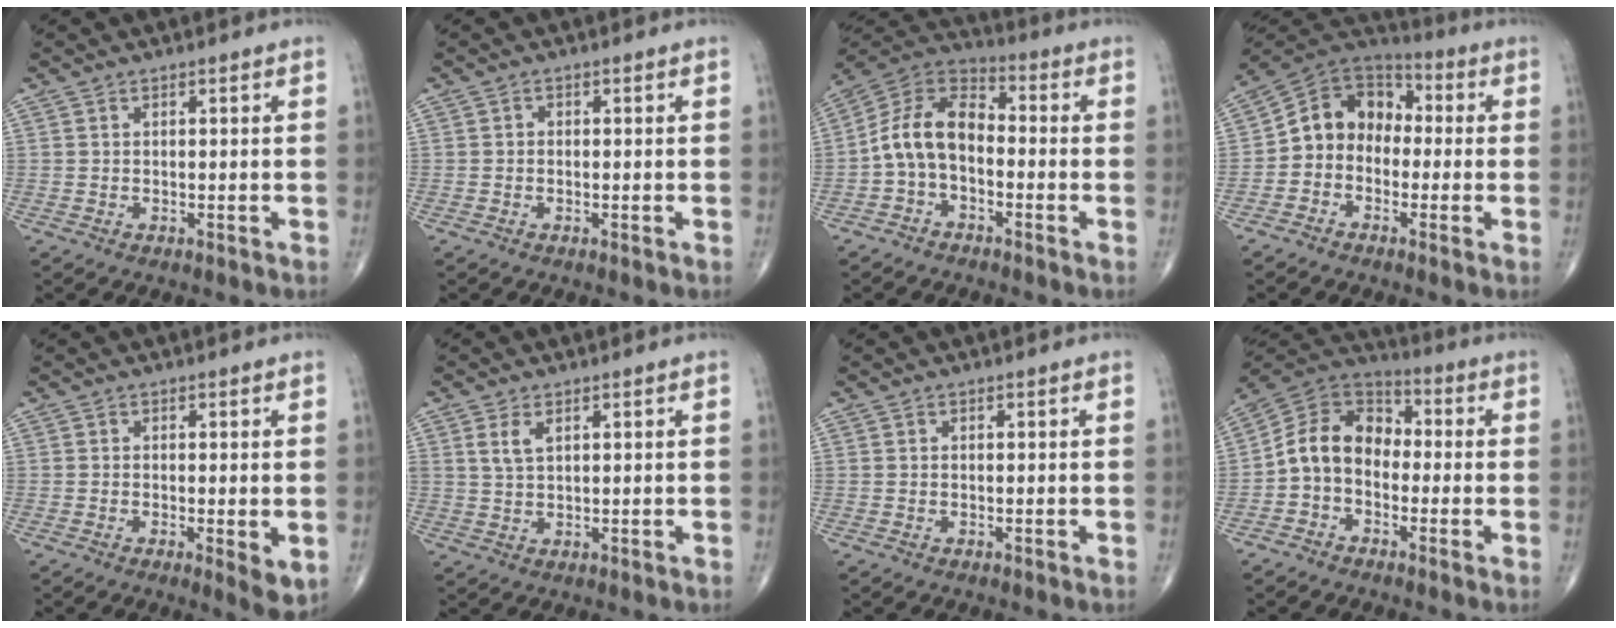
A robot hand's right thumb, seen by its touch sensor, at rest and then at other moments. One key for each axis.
{"total": 0.7, "fx": -0.1, "fy": 0.6, "fz": 0.3, "tx": 0.001, "ty": 0.003, "tz": -0.005}
{"total": 10.9, "fx": -2.1, "fy": 7.0, "fz": 8.0, "tx": -0.136, "ty": 0.045, "tz": -0.055}
{"total": 11.0, "fx": -1.2, "fy": 9.1, "fz": 6.1, "tx": -0.071, "ty": 0.053, "tz": -0.041}
{"total": 4.0, "fx": -0.7, "fy": 1.0, "fz": 3.8, "tx": -0.059, "ty": -0.014, "tz": -0.014}
{"total": 3.3, "fx": 1.5, "fy": 1.7, "fz": 2.5, "tx": -0.049, "ty": -0.002, "tz": 0.035}
{"total": 0.0}
{"total": 11.1, "fx": -1.8, "fy": 8.4, "fz": 7.0, "tx": -0.102, "ty": 0.048, "tz": -0.049}